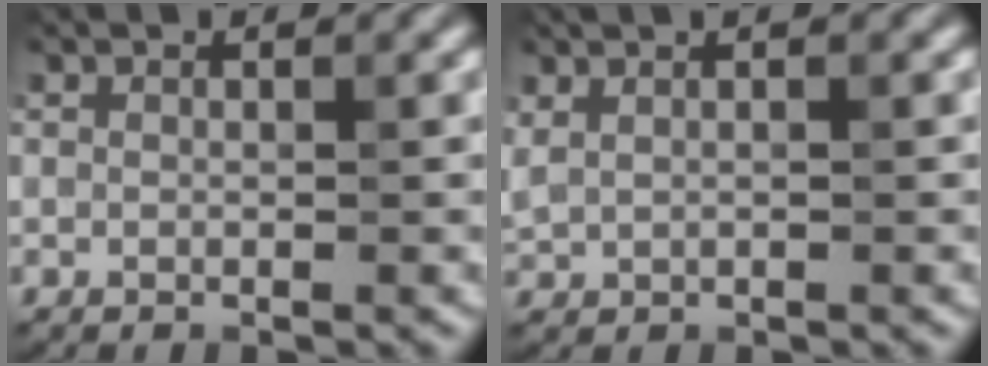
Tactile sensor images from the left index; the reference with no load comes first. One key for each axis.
{"total": 1.6, "fx": 1.1, "fy": 0.6, "fz": 1.1, "tx": -0.022, "ty": 0.001, "tz": 0.021}